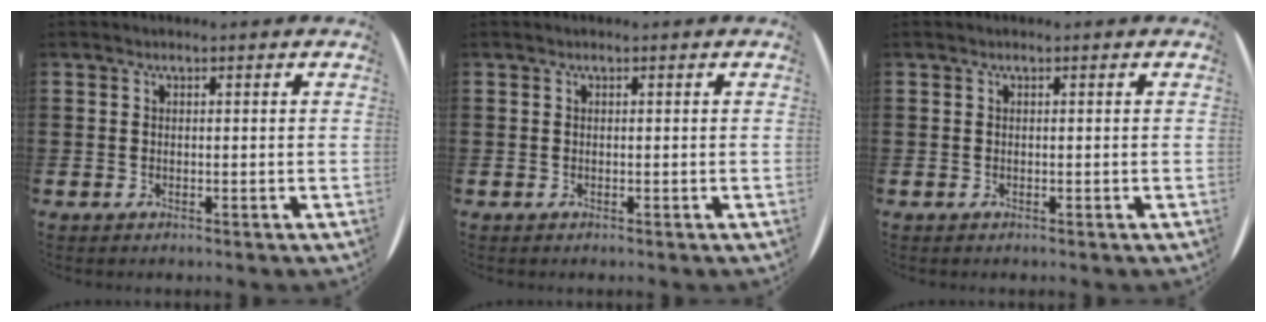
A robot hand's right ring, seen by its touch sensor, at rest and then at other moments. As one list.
[{"total": 0.0}, {"total": 0.0}]